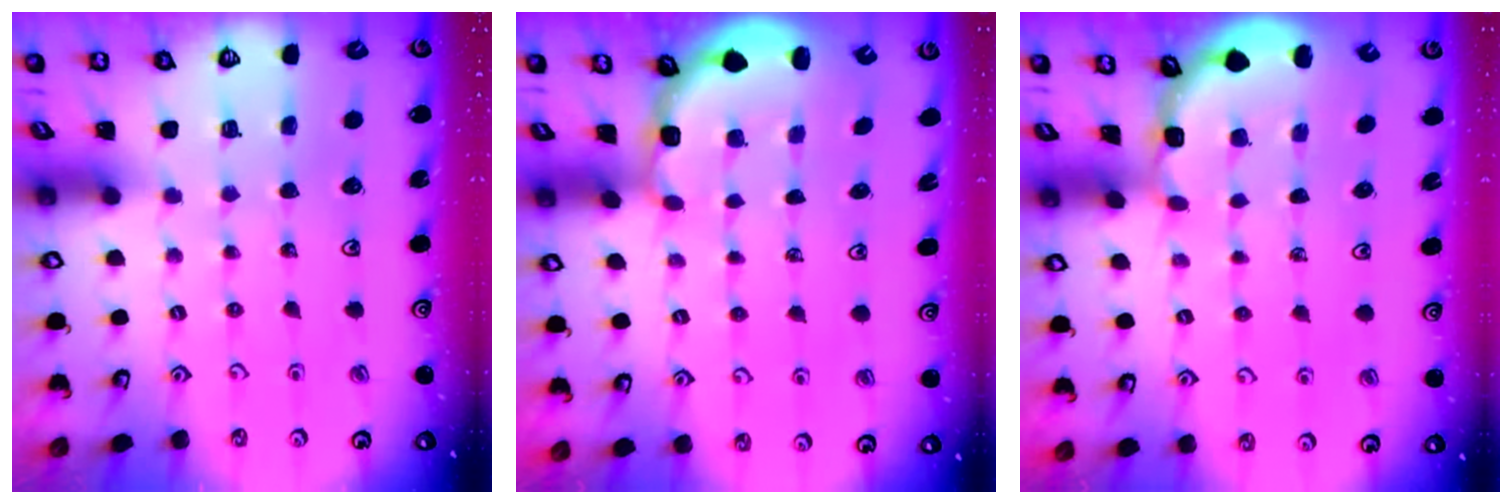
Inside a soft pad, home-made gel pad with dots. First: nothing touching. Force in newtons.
{"total": 2.7, "press": 2.3, "slide": 1.4}
{"total": 1.9, "press": 1.9, "slide": 0.1}